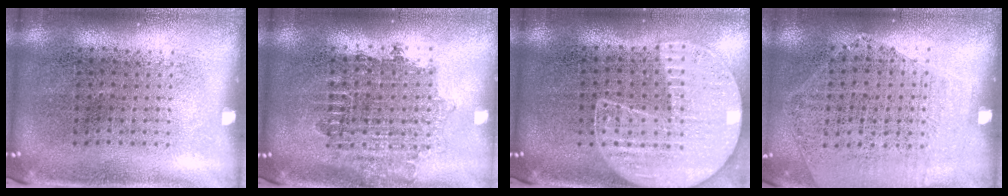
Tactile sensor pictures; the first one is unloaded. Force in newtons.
{"total": 1.7, "press": 1.4, "slide": 1.0}
{"total": 1.3, "press": 1.3, "slide": 0.2}
{"total": 1.2, "press": 1.0, "slide": 0.7}